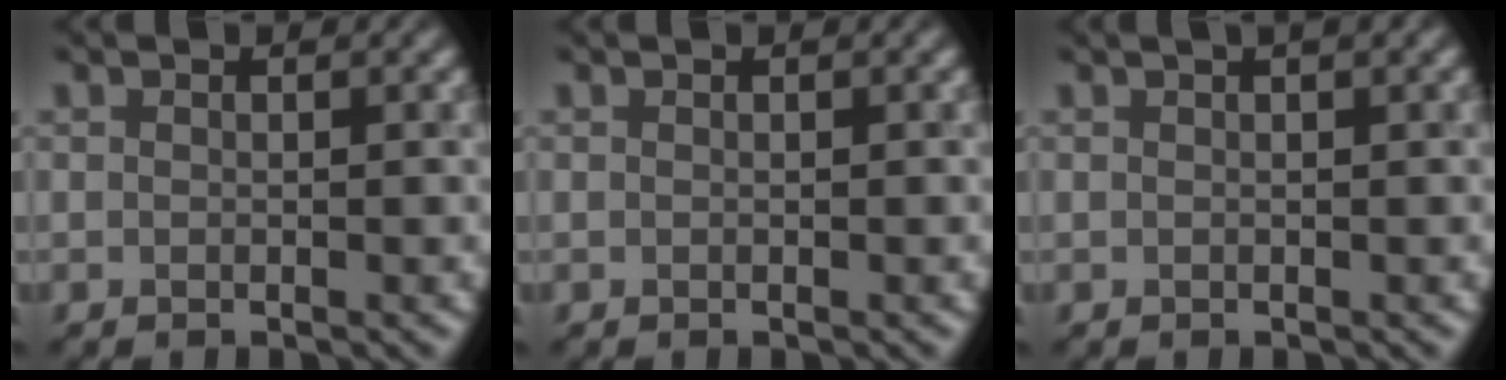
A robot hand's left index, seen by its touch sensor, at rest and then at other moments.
{"total": 0.0}
{"total": 1.8, "force": [0.9, 0.5, 1.4], "torque": [-0.018, 0.002, 0.006]}